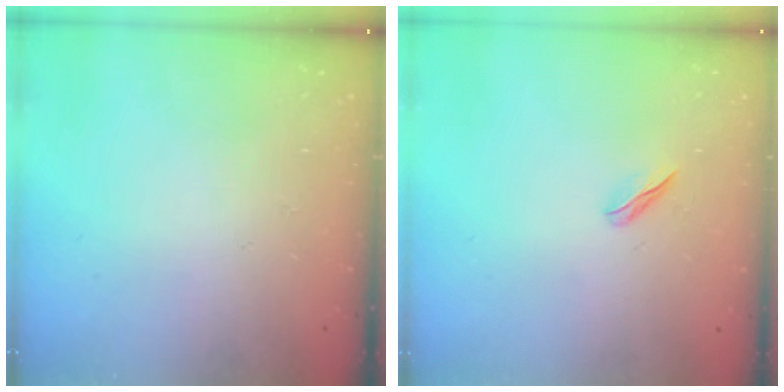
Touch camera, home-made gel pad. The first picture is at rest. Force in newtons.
{"total": 2.5, "press": 2.4, "slide": 0.8}